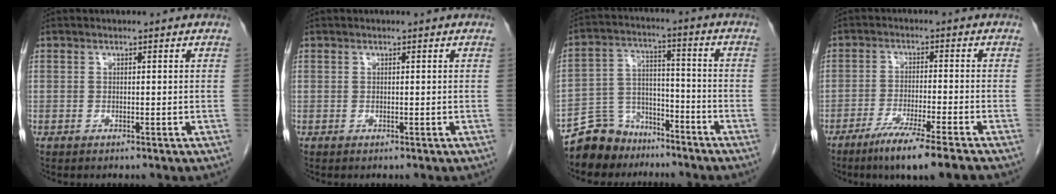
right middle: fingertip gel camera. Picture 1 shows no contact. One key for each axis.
{"total": 0.0}
{"total": 9.3, "fx": -7.7, "fy": 5.2, "fz": 0.5, "tx": -0.016, "ty": 0.038, "tz": -0.136}
{"total": 8.8, "fx": -6.5, "fy": -1.0, "fz": 5.9, "tx": -0.094, "ty": -0.025, "tz": -0.110}